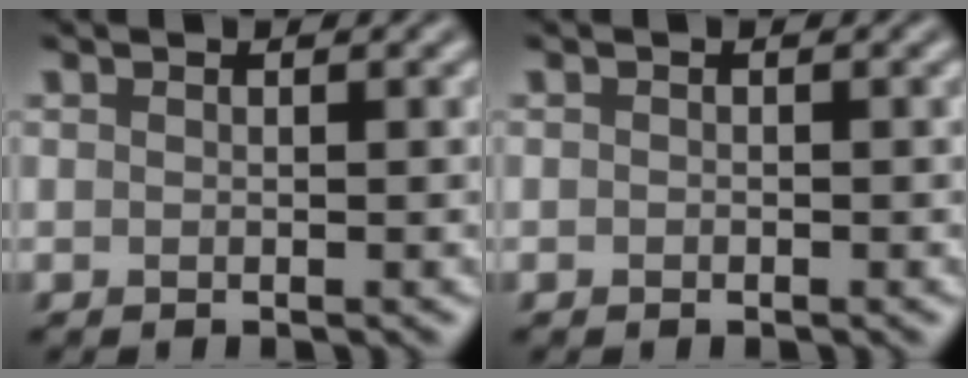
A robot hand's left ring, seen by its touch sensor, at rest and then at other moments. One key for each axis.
{"total": 0.0}